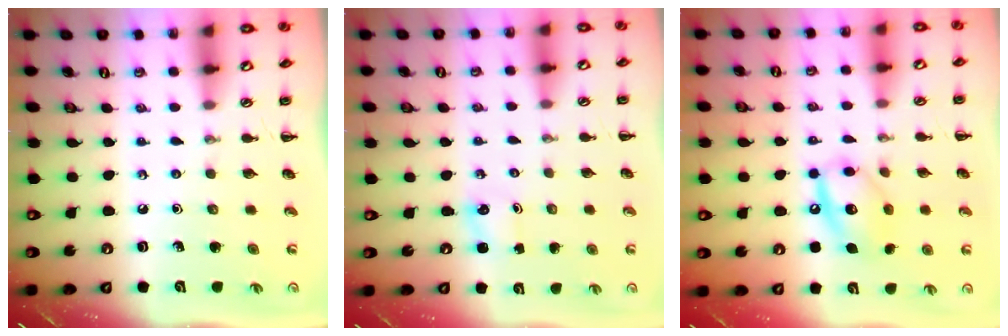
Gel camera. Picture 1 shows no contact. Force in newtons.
{"total": 1.2, "press": 1.2, "slide": 0.2}
{"total": 13.4, "press": 13.2, "slide": 1.7}